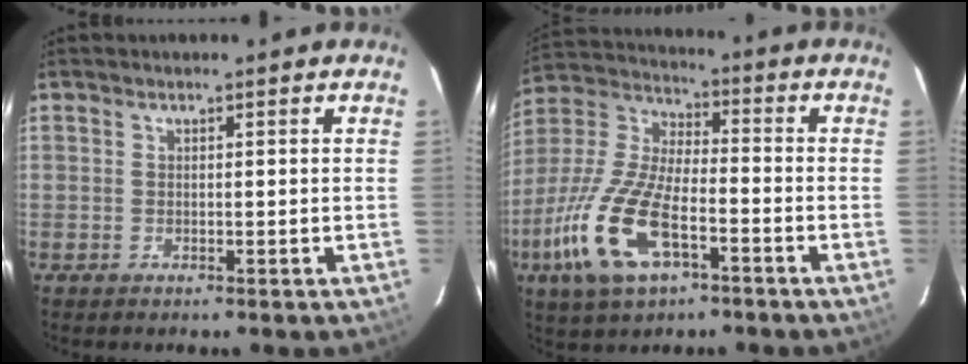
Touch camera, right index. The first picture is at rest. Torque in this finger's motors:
{"motor_torque": [1.83, -0.32, 1.05, 0.21]}